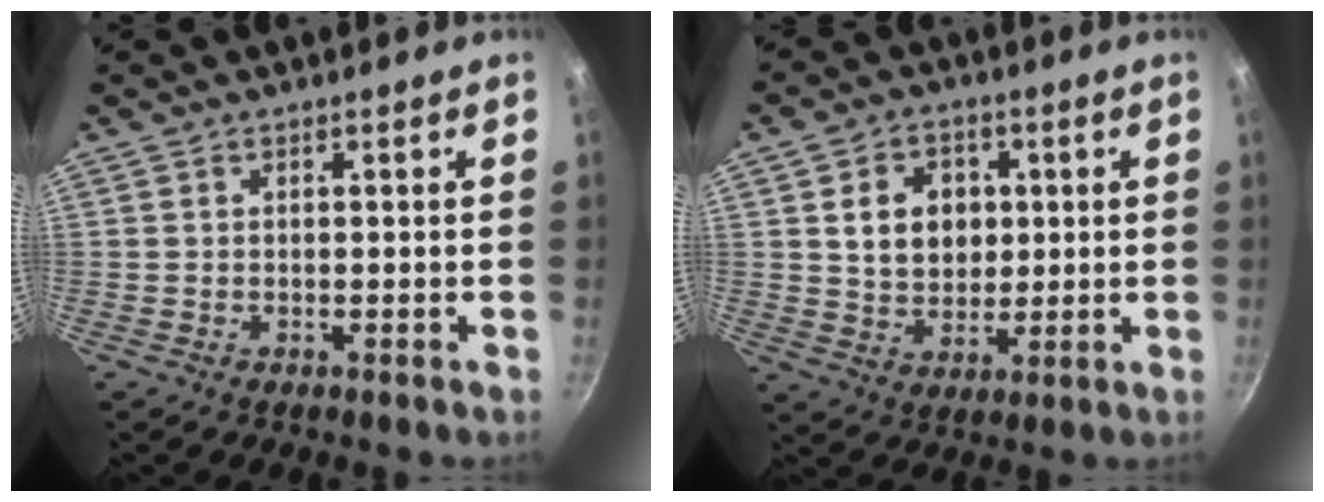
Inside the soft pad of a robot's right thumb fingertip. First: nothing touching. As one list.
[{"total": 10.0, "force": [2.0, 8.0, 5.7], "torque": [-0.065, -0.004, 0.034]}]